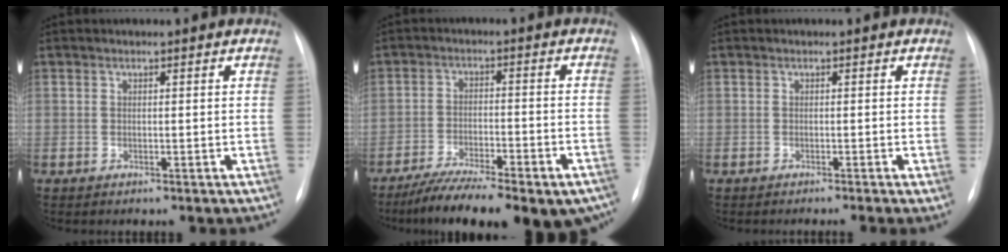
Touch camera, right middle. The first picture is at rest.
{"total": 19.2, "force": [-14.6, 5.1, 11.4], "torque": [-0.143, -0.007, -0.211]}
{"total": 2.4, "force": [-1.6, -0.4, 1.7], "torque": [-0.014, -0.002, -0.022]}